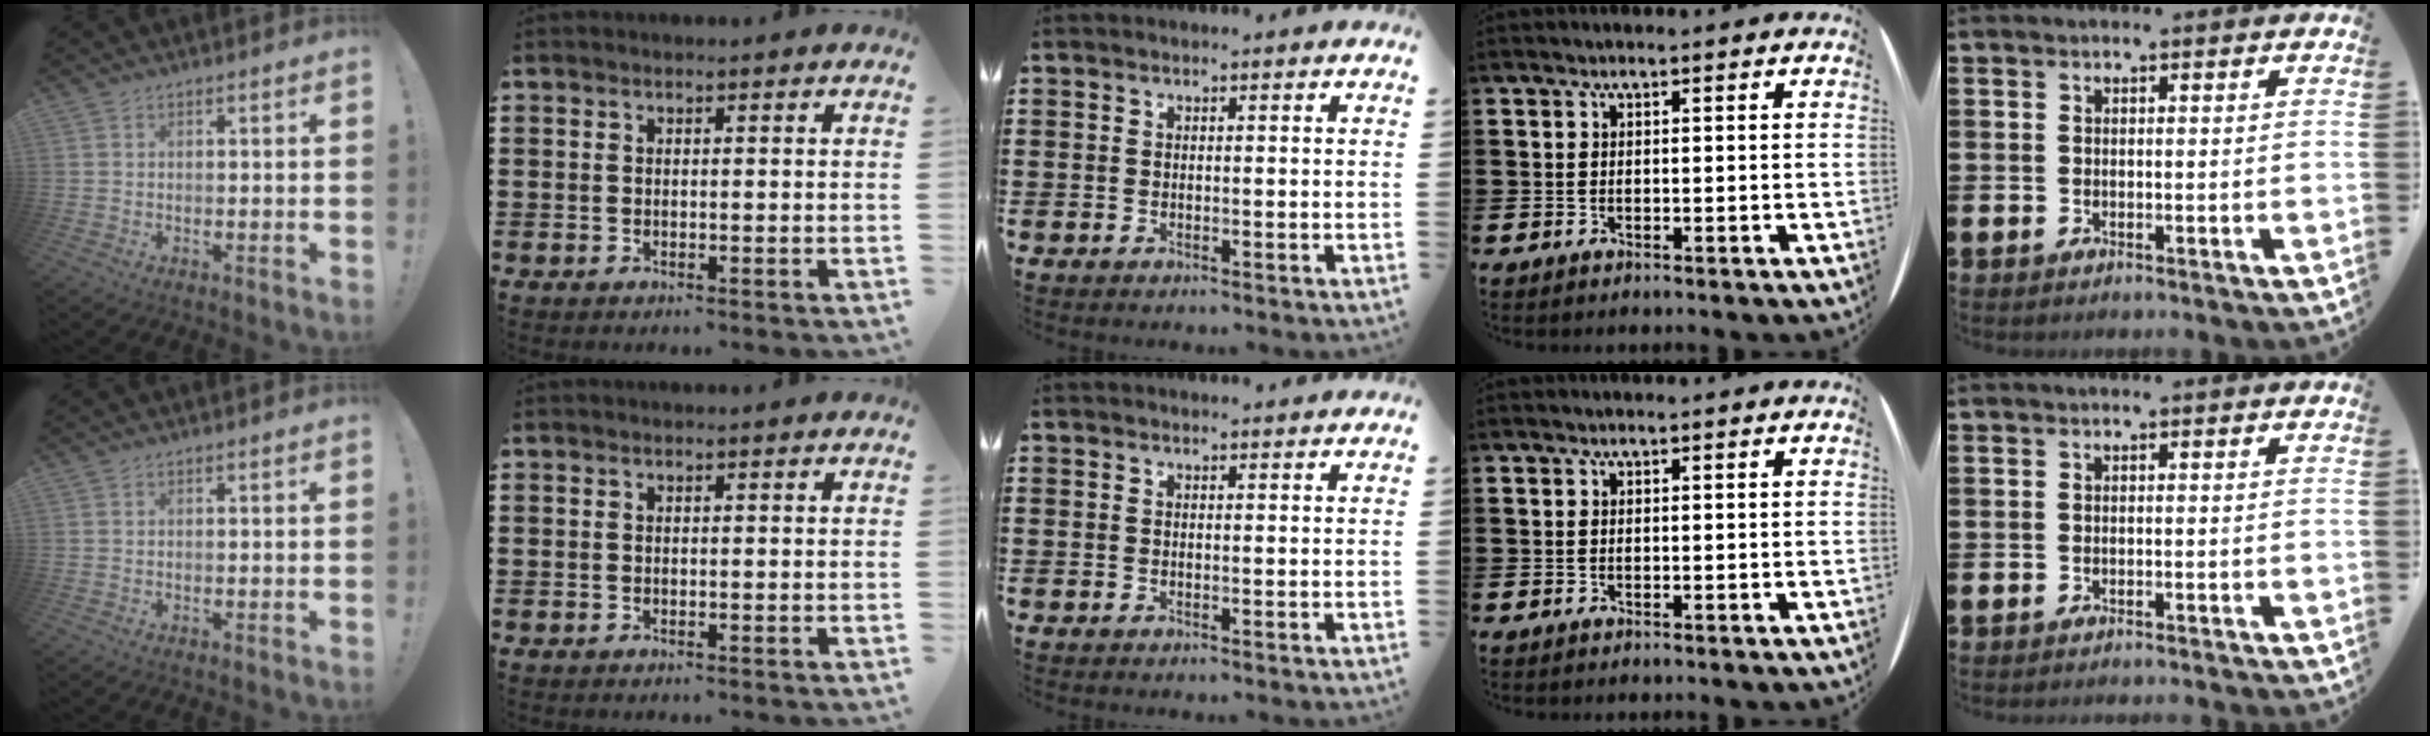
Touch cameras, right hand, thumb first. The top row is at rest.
{"middle": {"total": 0.6, "force": [0.6, 0.0, 0.1], "torque": [0.003, -0.004, 0.010]}, "little": {"total": 0.6, "force": [-0.6, -0.2, 0.0], "torque": [0.001, -0.001, -0.013]}}